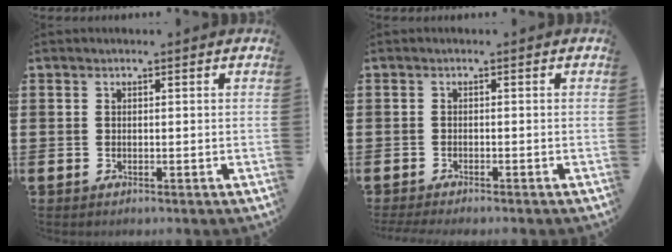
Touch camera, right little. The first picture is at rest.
{"total": 0.0}